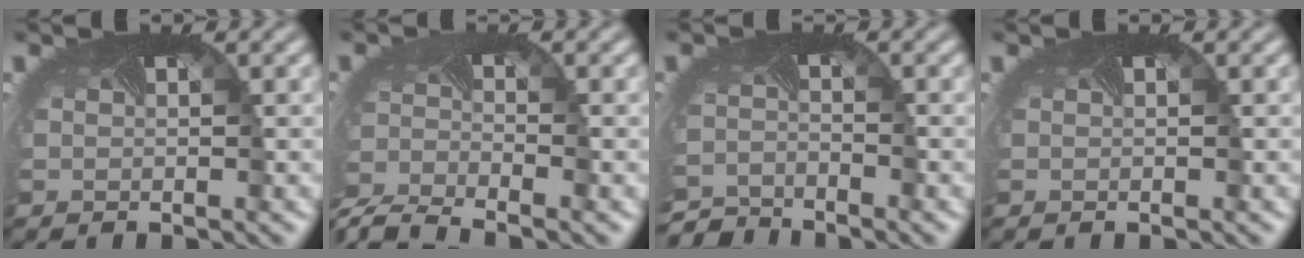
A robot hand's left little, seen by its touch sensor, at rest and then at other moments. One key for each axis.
{"total": 6.1, "fx": -5.7, "fy": 1.1, "fz": 2.0, "tx": -0.056, "ty": -0.034, "tz": -0.109}
{"total": 3.9, "fx": -3.9, "fy": 0.2, "fz": -0.4, "tx": -0.005, "ty": -0.022, "tz": -0.076}
{"total": 0.0}